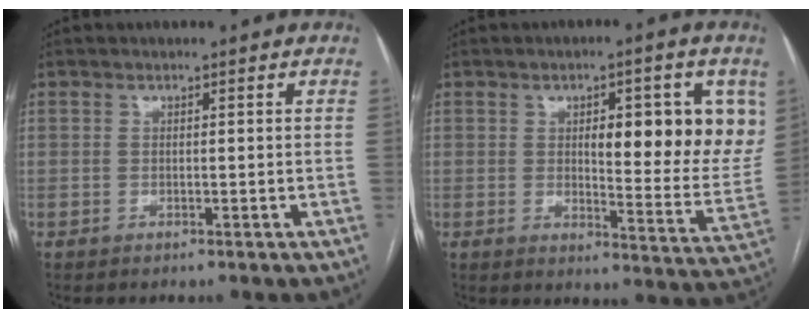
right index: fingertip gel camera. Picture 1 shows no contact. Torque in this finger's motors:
{"motor_torque": [0.61, 0.37, 0.31, 0.10]}